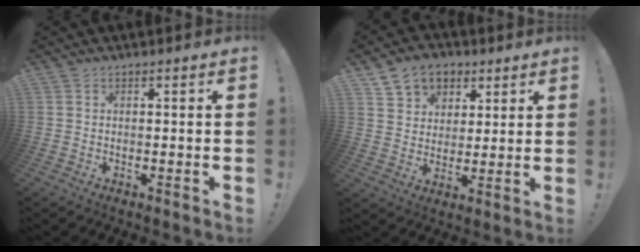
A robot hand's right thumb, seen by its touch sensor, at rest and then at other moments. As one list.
[{"total": 10.4, "force": [5.6, 8.1, 3.4], "torque": [-0.051, -0.027, 0.111]}]